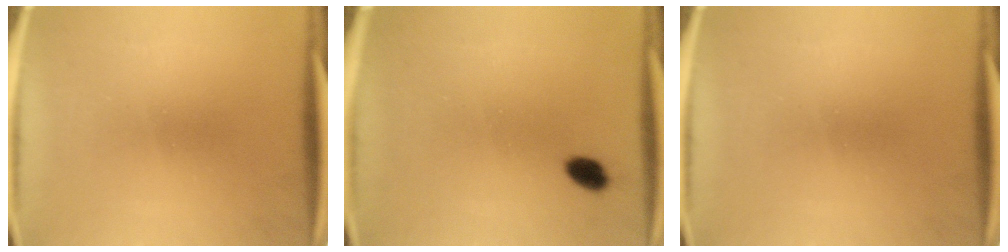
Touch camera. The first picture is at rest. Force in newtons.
{"total": 2.9}
{"total": 0.0}